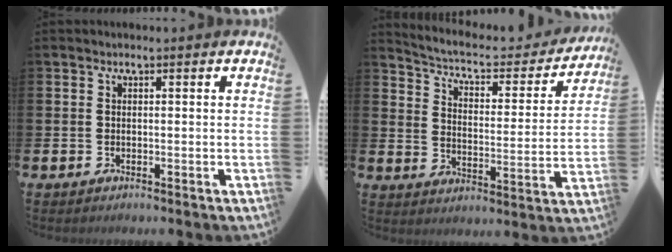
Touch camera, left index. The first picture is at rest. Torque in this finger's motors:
{"motor_torque": [0.86, -1.28, 0.13, 0.03]}